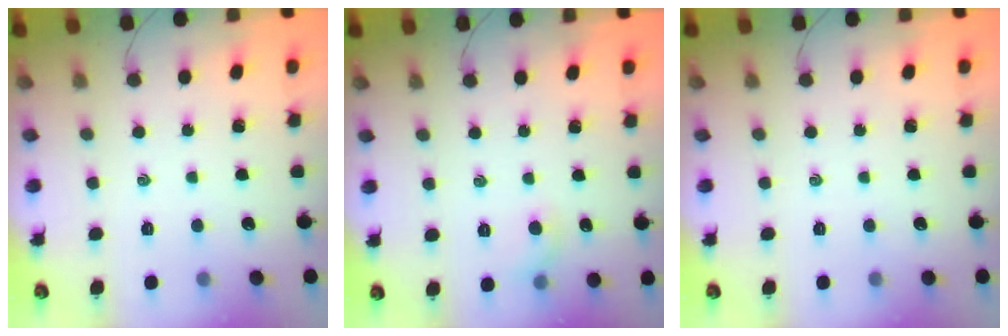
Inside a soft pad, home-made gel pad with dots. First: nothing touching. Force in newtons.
{"total": 5.3, "press": 5.1, "slide": 1.4}
{"total": 0.0}